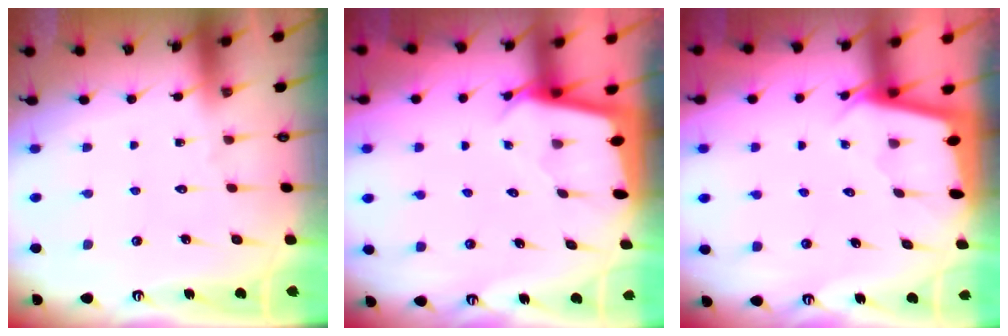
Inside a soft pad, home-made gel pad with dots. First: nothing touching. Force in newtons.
{"total": 2.4, "press": 2.4, "slide": 0.2}
{"total": 1.8, "press": 1.8, "slide": 0.1}